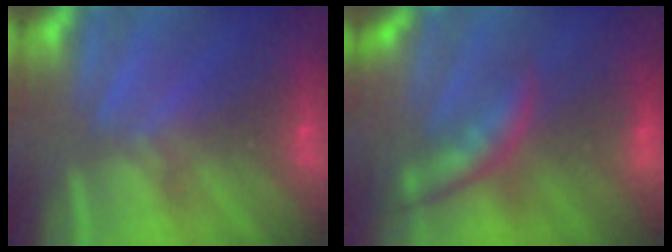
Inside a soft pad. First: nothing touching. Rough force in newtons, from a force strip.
{"total": 5.8}